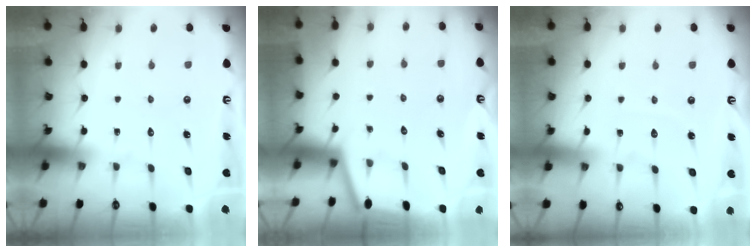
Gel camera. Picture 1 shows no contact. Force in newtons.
{"total": 1.3, "press": 1.2, "slide": 0.2}
{"total": 4.3, "press": 4.3, "slide": 0.6}